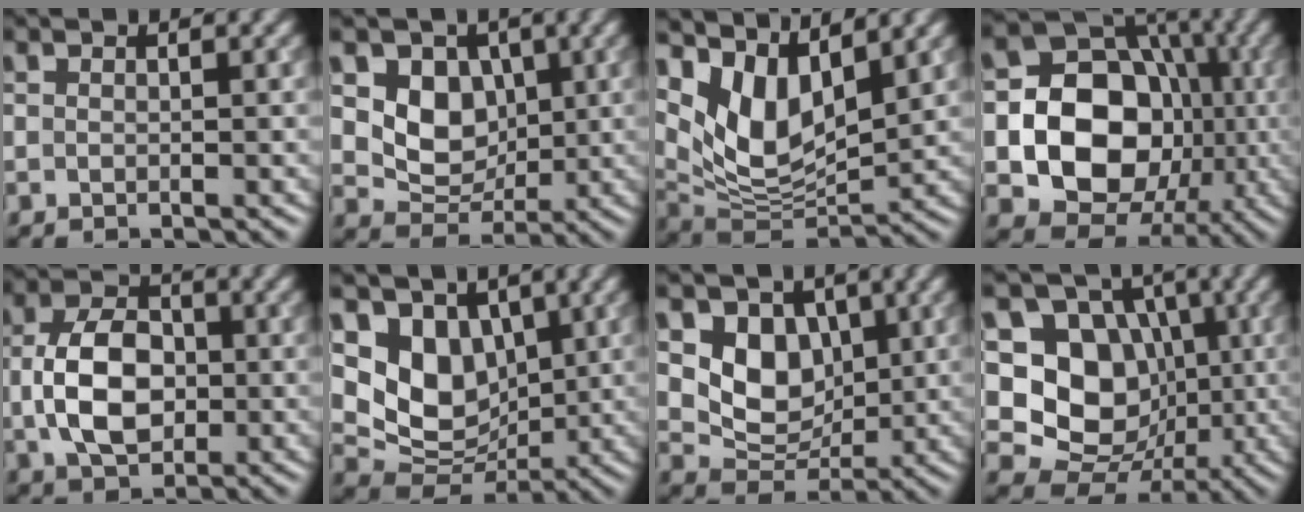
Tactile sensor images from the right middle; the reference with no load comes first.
{"total": 5.1, "force": [1.2, 4.1, 2.8], "torque": [-0.051, -0.010, 0.016]}
{"total": 7.5, "force": [4.1, 3.5, 5.2], "torque": [-0.107, -0.016, 0.077]}
{"total": 13.7, "force": [-2.3, 11.3, 7.4], "torque": [-0.099, -0.011, -0.065]}
{"total": 6.6, "force": [-0.5, 4.4, 4.9], "torque": [-0.100, -0.001, -0.012]}
{"total": 6.9, "force": [2.4, 5.2, 3.8], "torque": [-0.068, -0.020, 0.041]}
{"total": 5.6, "force": [1.4, 4.4, 3.2], "torque": [-0.055, -0.012, 0.022]}
{"total": 11.2, "force": [0.7, 9.5, 5.8], "torque": [-0.086, 0.002, -0.013]}